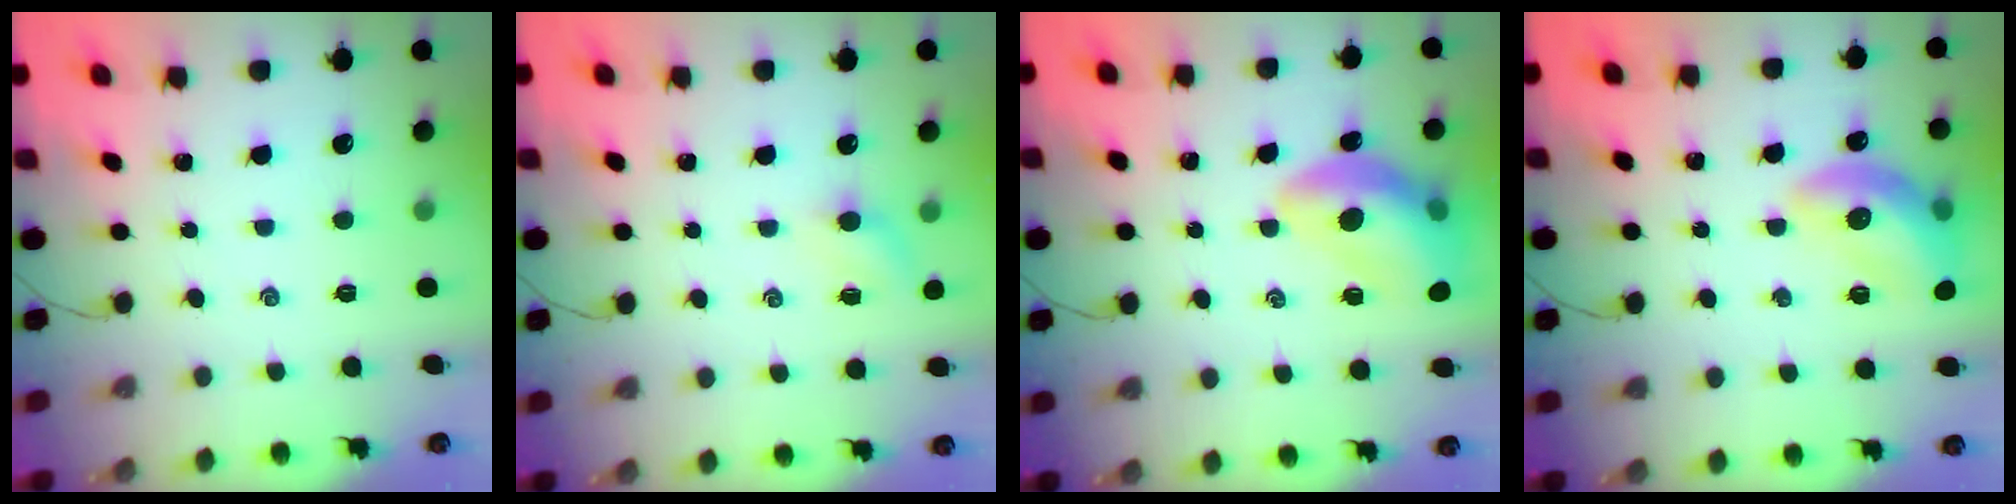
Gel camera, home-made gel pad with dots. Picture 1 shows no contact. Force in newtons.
{"total": 5.7, "press": 5.6, "slide": 1.2}
{"total": 15.7, "press": 15.2, "slide": 3.9}
{"total": 14.8, "press": 14.7, "slide": 2.0}